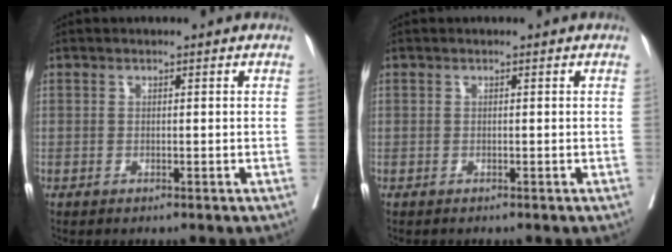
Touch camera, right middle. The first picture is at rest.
{"total": 0.0}